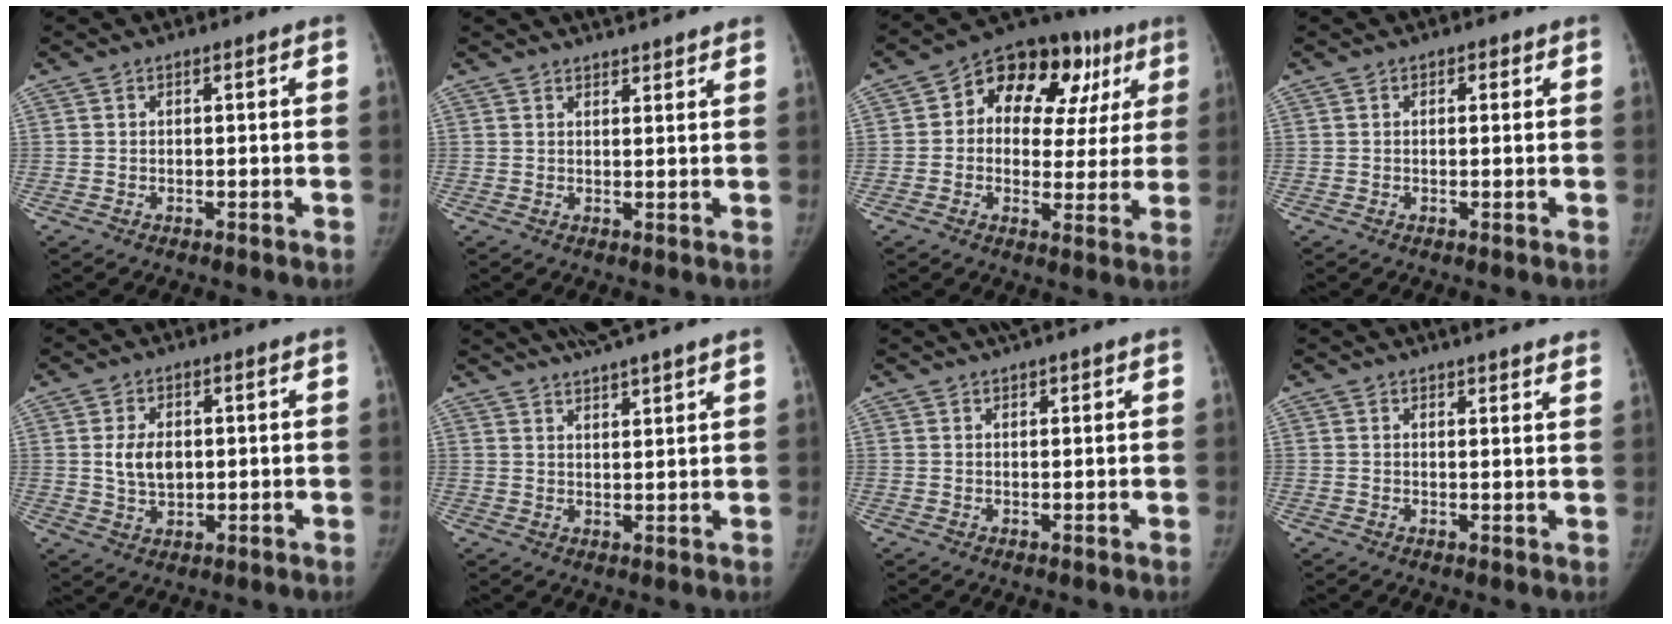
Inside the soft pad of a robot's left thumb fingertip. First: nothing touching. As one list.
[{"total": 6.2, "force": [5.4, 1.2, 2.7], "torque": [-0.024, 0.000, 0.074]}, {"total": 18.4, "force": [5.9, 11.9, 12.7], "torque": [-0.113, 0.026, 0.073]}, {"total": 1.4, "force": [0.6, 0.9, 0.9], "torque": [-0.007, 0.000, 0.007]}, {"total": 5.9, "force": [0.8, 3.8, 4.4], "torque": [-0.069, -0.005, 0.020]}, {"total": 8.9, "force": [7.4, 0.7, 4.9], "torque": [-0.067, -0.005, 0.116]}, {"total": 3.1, "force": [2.5, 0.6, 1.7], "torque": [-0.018, 0.006, 0.040]}, {"total": 9.8, "force": [8.4, 2.0, 4.6], "torque": [-0.032, -0.016, 0.093]}]